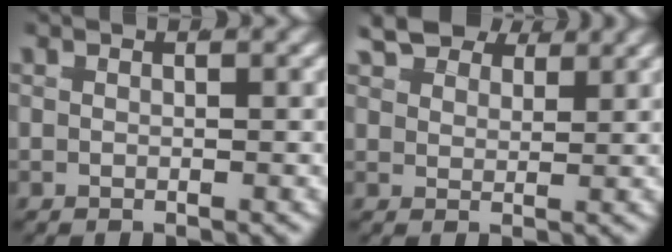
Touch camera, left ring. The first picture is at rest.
{"total": 4.5, "force": [3.5, 2.0, 1.9], "torque": [-0.032, 0.000, 0.055]}